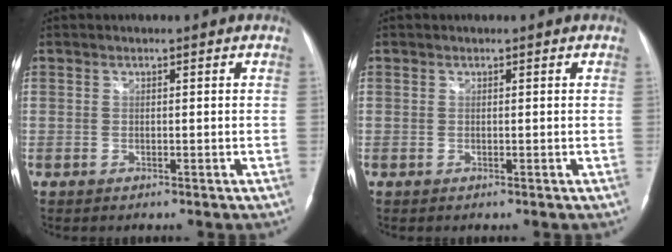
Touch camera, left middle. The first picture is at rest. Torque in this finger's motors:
{"motor_torque": [0.05, -0.03, -0.06, 0.00]}